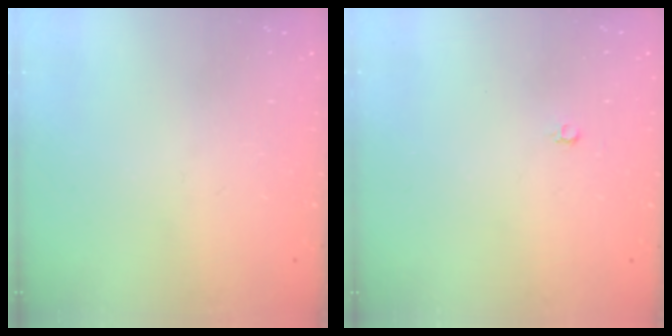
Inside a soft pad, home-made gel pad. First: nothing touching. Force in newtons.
{"total": 2.2, "press": 2.2, "slide": 0.2}